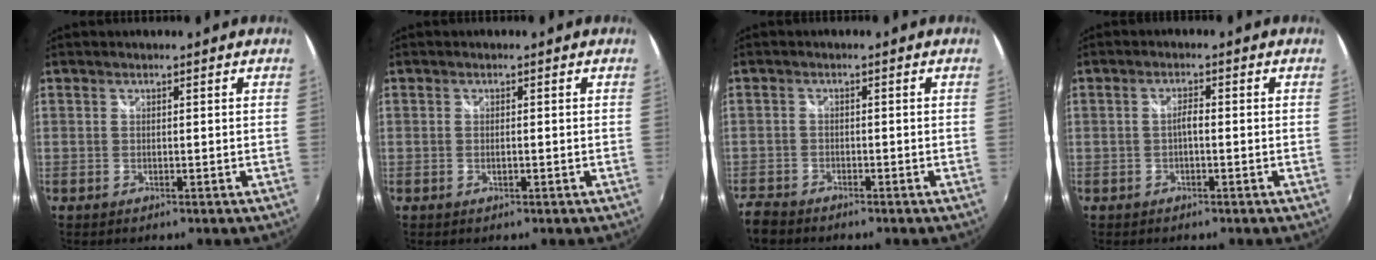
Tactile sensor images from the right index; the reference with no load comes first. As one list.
[{"total": 0.9, "force": [-0.2, 0.3, 0.8], "torque": [-0.017, -0.001, -0.005]}, {"total": 4.1, "force": [-3.6, 1.9, 0.7], "torque": [-0.030, -0.009, -0.075]}, {"total": 1.7, "force": [-0.5, 0.5, 1.5], "torque": [-0.029, 0.006, -0.011]}]